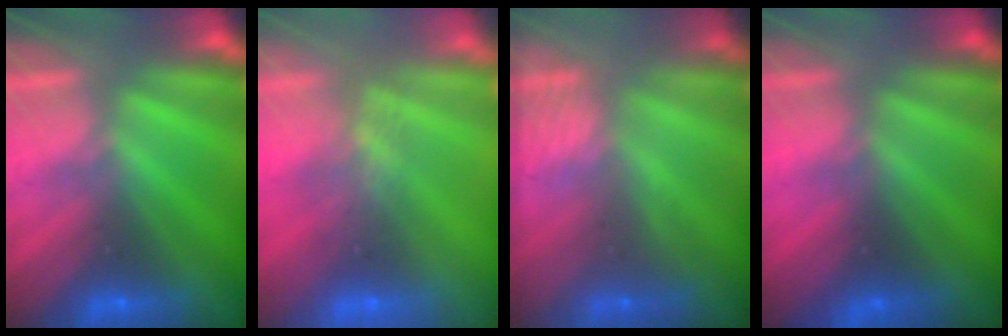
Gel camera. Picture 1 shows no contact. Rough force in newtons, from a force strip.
{"total": 7.5}
{"total": 3.0}
{"total": 2.0}